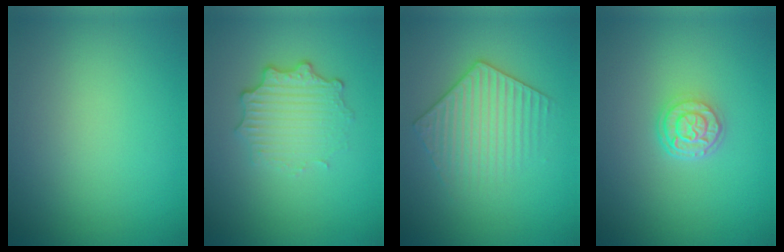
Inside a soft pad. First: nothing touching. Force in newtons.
{"total": 3.6, "press": 2.8, "slide": 2.2}
{"total": 3.7, "press": 3.5, "slide": 1.2}
{"total": 2.8, "press": 2.1, "slide": 1.8}